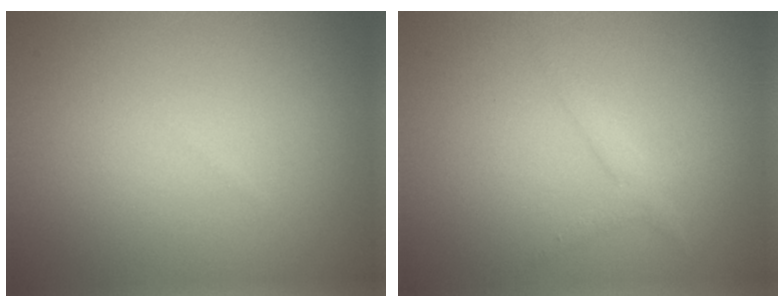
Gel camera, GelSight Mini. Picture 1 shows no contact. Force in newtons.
{"total": 1.4, "press": 1.4, "slide": 0.1}